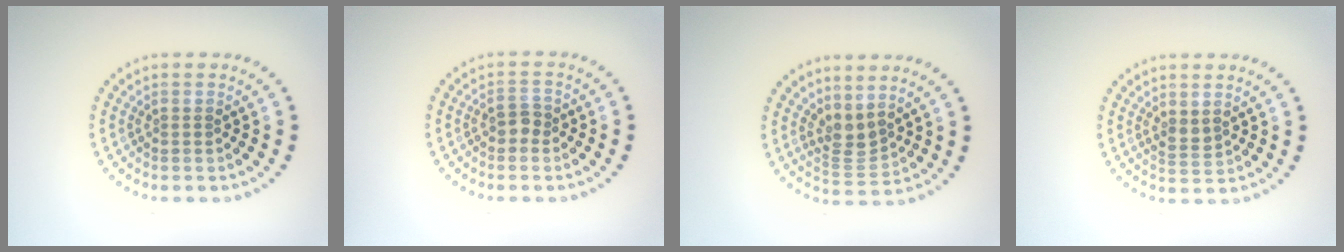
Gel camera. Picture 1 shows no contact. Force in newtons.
{"total": 1.5, "press": 1.4, "slide": 0.5}
{"total": 2.3, "press": 1.9, "slide": 1.4}
{"total": 1.3, "press": 1.1, "slide": 0.5}